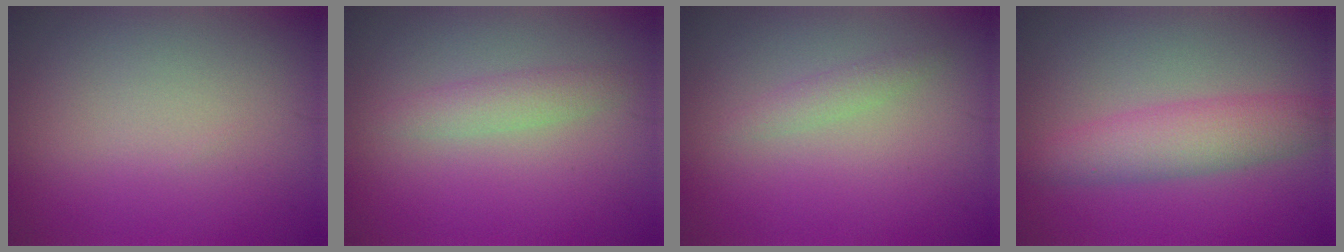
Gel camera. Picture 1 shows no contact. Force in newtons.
{"total": 1.9, "press": 1.9, "slide": 0.0}
{"total": 1.2, "press": 1.2, "slide": 0.0}
{"total": 4.0, "press": 4.0, "slide": 0.1}